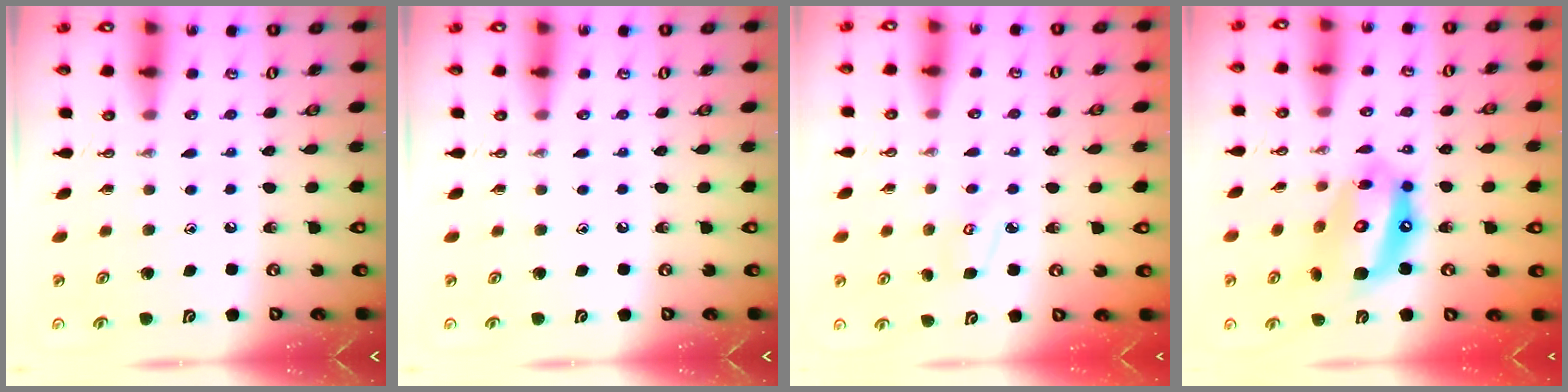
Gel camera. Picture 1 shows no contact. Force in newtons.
{"total": 0.0}
{"total": 4.6, "press": 4.6, "slide": 0.5}
{"total": 15.0, "press": 14.9, "slide": 1.3}